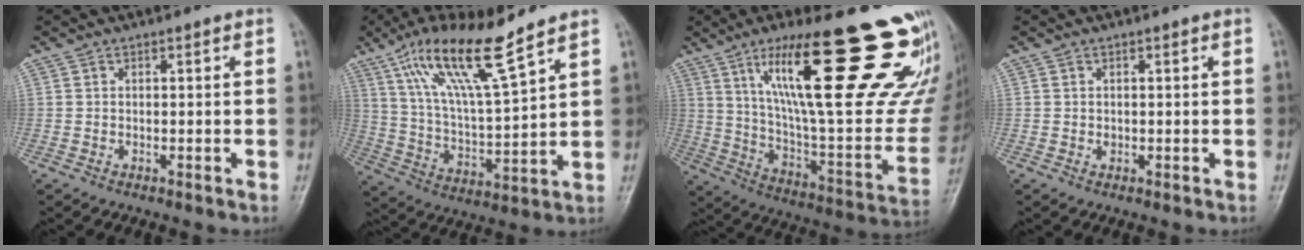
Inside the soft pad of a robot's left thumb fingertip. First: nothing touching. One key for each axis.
{"total": 15.6, "fx": 10.4, "fy": 2.3, "fz": 11.5, "tx": -0.209, "ty": -0.047, "tz": 0.203}
{"total": 34.8, "fx": 19.4, "fy": 7.5, "fz": 28.0, "tx": -0.312, "ty": -0.057, "tz": 0.315}
{"total": 0.7, "fx": 0.2, "fy": 0.6, "fz": 0.3, "tx": 0.002, "ty": 0.001, "tz": 0.002}